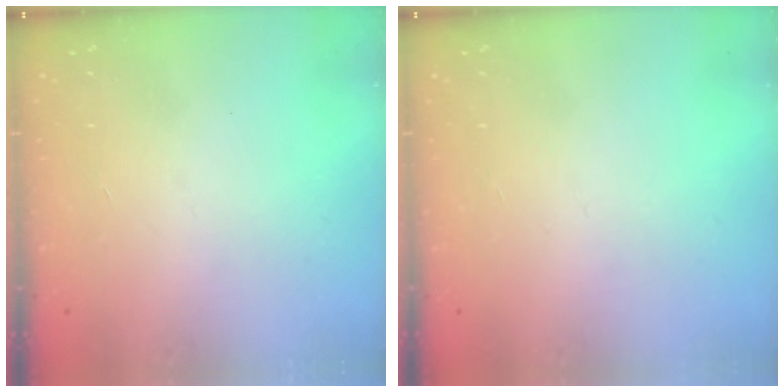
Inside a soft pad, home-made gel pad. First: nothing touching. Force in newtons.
{"total": 0.0}